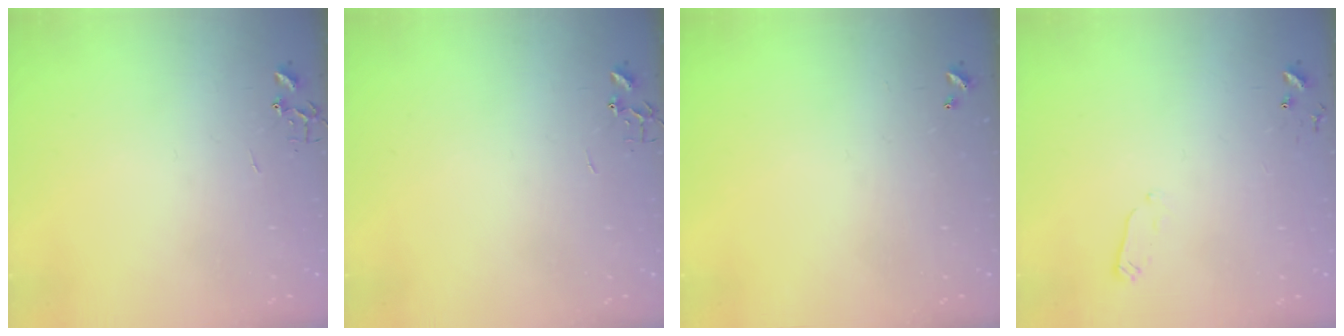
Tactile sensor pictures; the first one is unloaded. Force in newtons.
{"total": 0.0}
{"total": 0.0}
{"total": 3.5, "press": 3.4, "slide": 1.0}